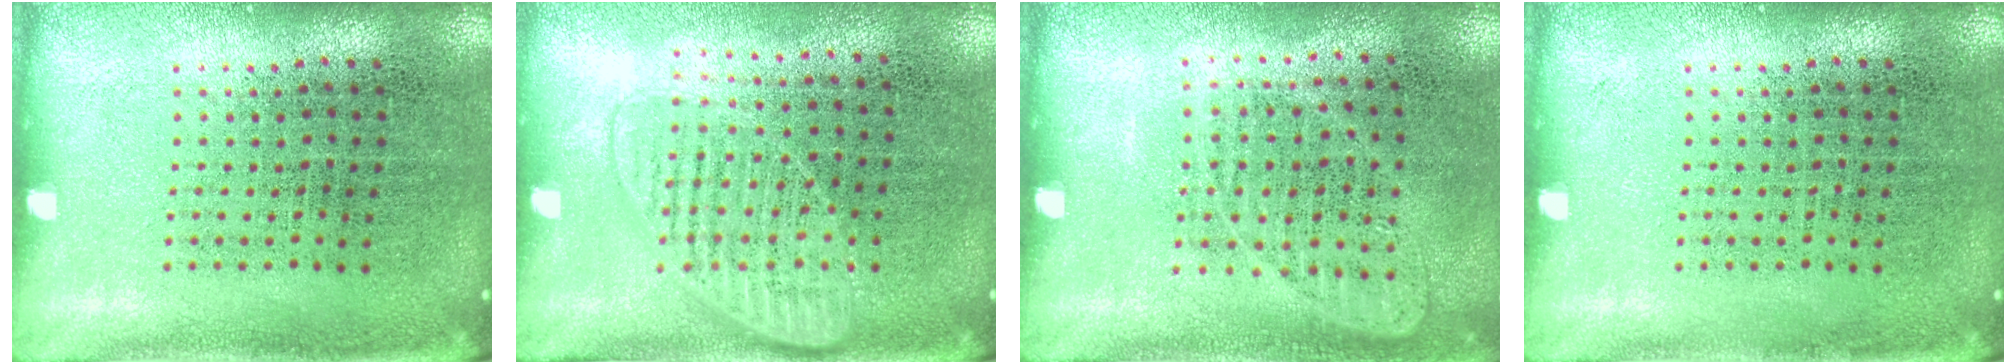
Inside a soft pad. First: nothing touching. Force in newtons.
{"total": 1.4, "press": 1.3, "slide": 0.6}
{"total": 0.9, "press": 0.9, "slide": 0.3}
{"total": 0.0}